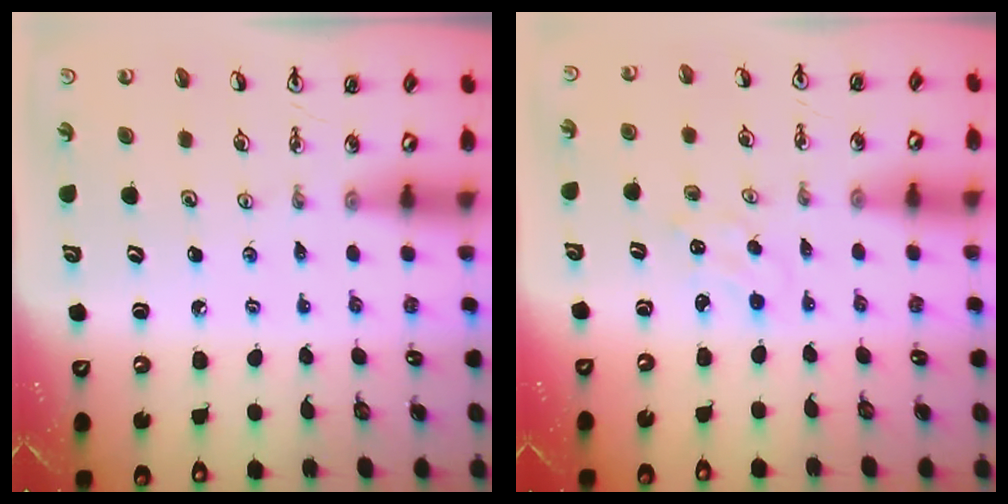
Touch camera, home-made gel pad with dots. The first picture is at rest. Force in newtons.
{"total": 0.5, "press": 0.5, "slide": 0.1}